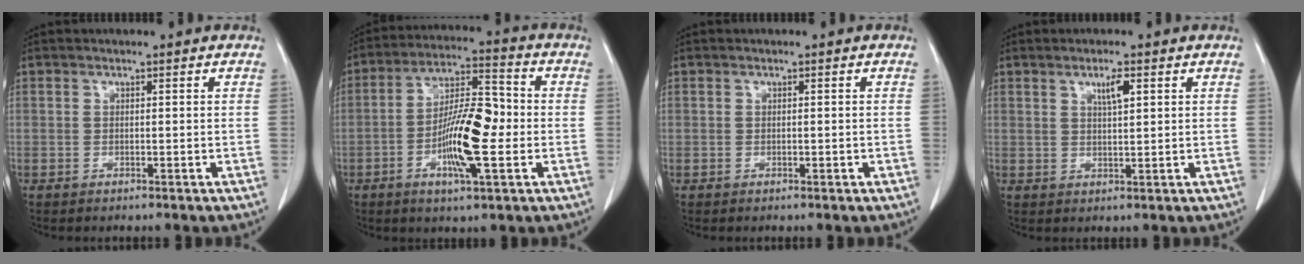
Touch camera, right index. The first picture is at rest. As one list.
[{"total": 12.2, "force": [-2.4, 2.5, 11.7], "torque": [-0.215, 0.007, -0.042]}, {"total": 0.0}, {"total": 2.9, "force": [1.4, 0.4, 2.5], "torque": [-0.044, -0.001, 0.025]}]